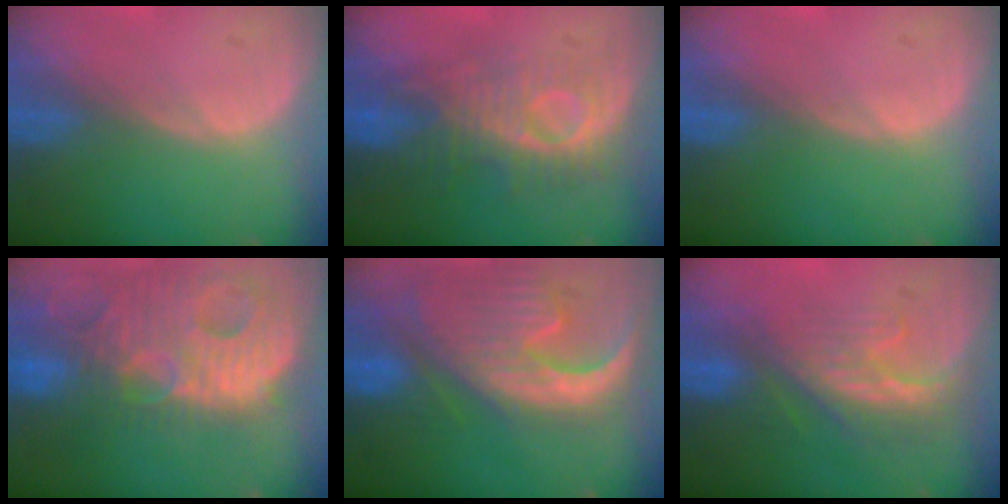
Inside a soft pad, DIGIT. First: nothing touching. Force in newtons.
{"total": 9.1, "press": 8.4, "slide": 3.6}
{"total": 0.0}
{"total": 14.6, "press": 12.6, "slide": 7.3}
{"total": 13.5, "press": 11.6, "slide": 6.9}
{"total": 8.2, "press": 7.2, "slide": 4.0}